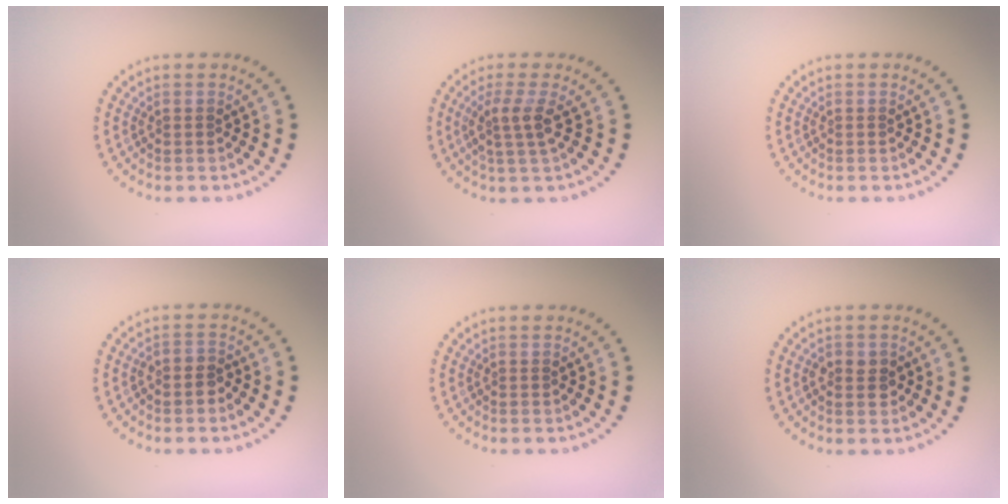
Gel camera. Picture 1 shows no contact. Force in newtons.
{"total": 2.6, "press": 2.0, "slide": 1.6}
{"total": 0.0}
{"total": 1.2, "press": 1.0, "slide": 0.7}
{"total": 0.0}
{"total": 1.9, "press": 1.9, "slide": 0.2}